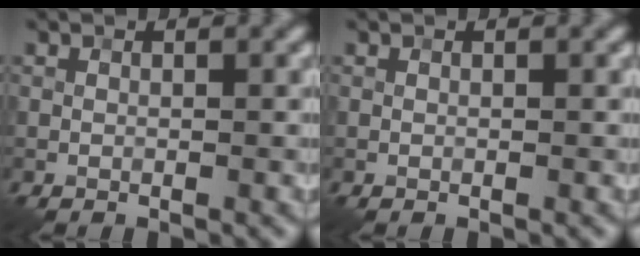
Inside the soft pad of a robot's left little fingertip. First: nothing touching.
{"total": 0.0}